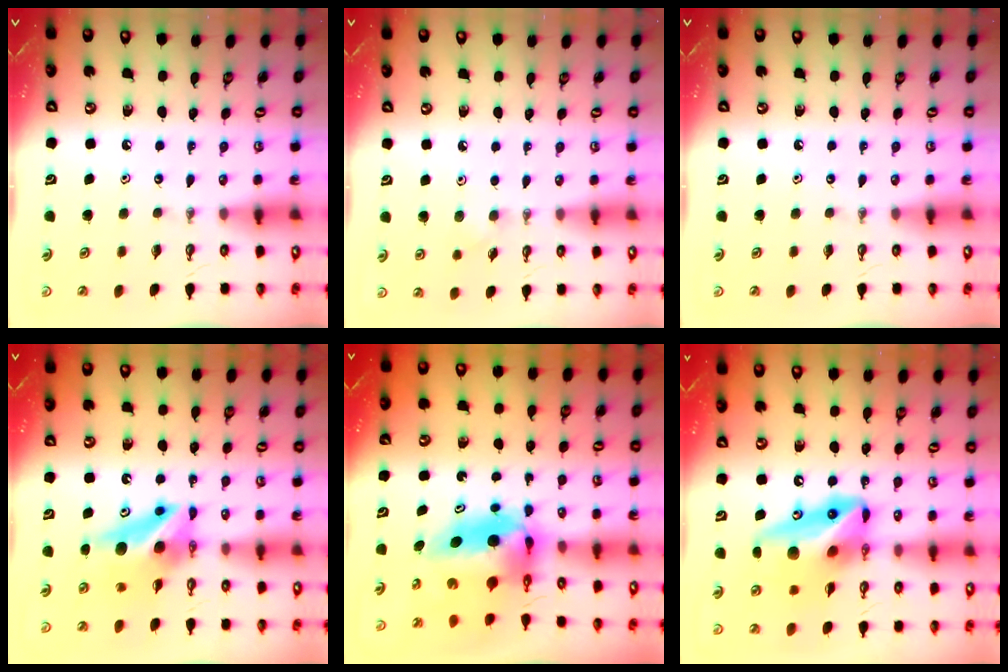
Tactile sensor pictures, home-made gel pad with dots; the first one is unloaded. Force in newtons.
{"total": 4.9, "press": 4.7, "slide": 1.3}
{"total": 0.0}
{"total": 9.3, "press": 9.3, "slide": 1.1}
{"total": 9.8, "press": 9.0, "slide": 3.9}
{"total": 14.4, "press": 14.2, "slide": 2.3}